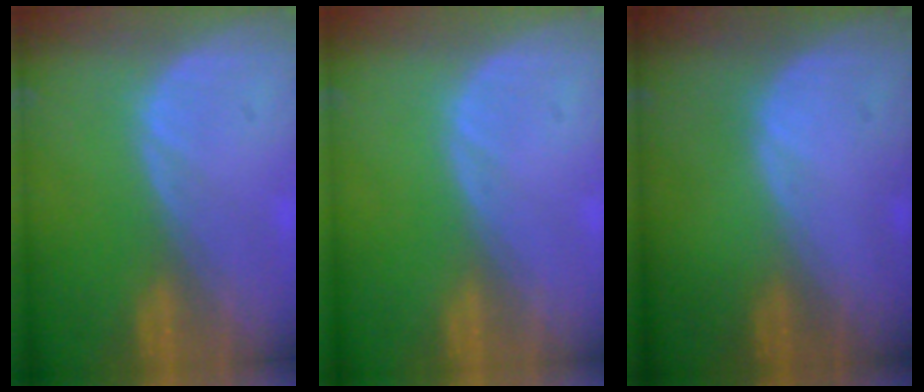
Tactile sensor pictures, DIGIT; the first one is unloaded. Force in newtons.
{"total": 0.0}
{"total": 0.6, "press": 0.1, "slide": 0.6}